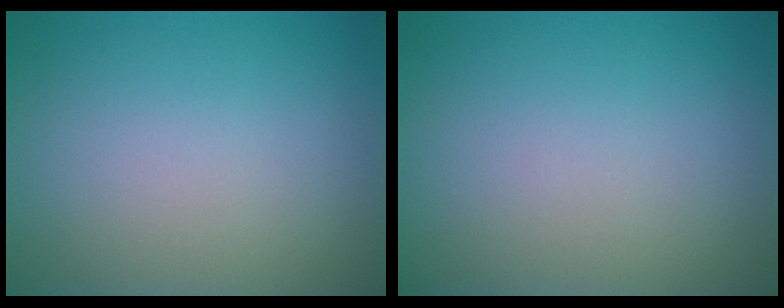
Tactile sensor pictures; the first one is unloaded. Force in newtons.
{"total": 0.0}